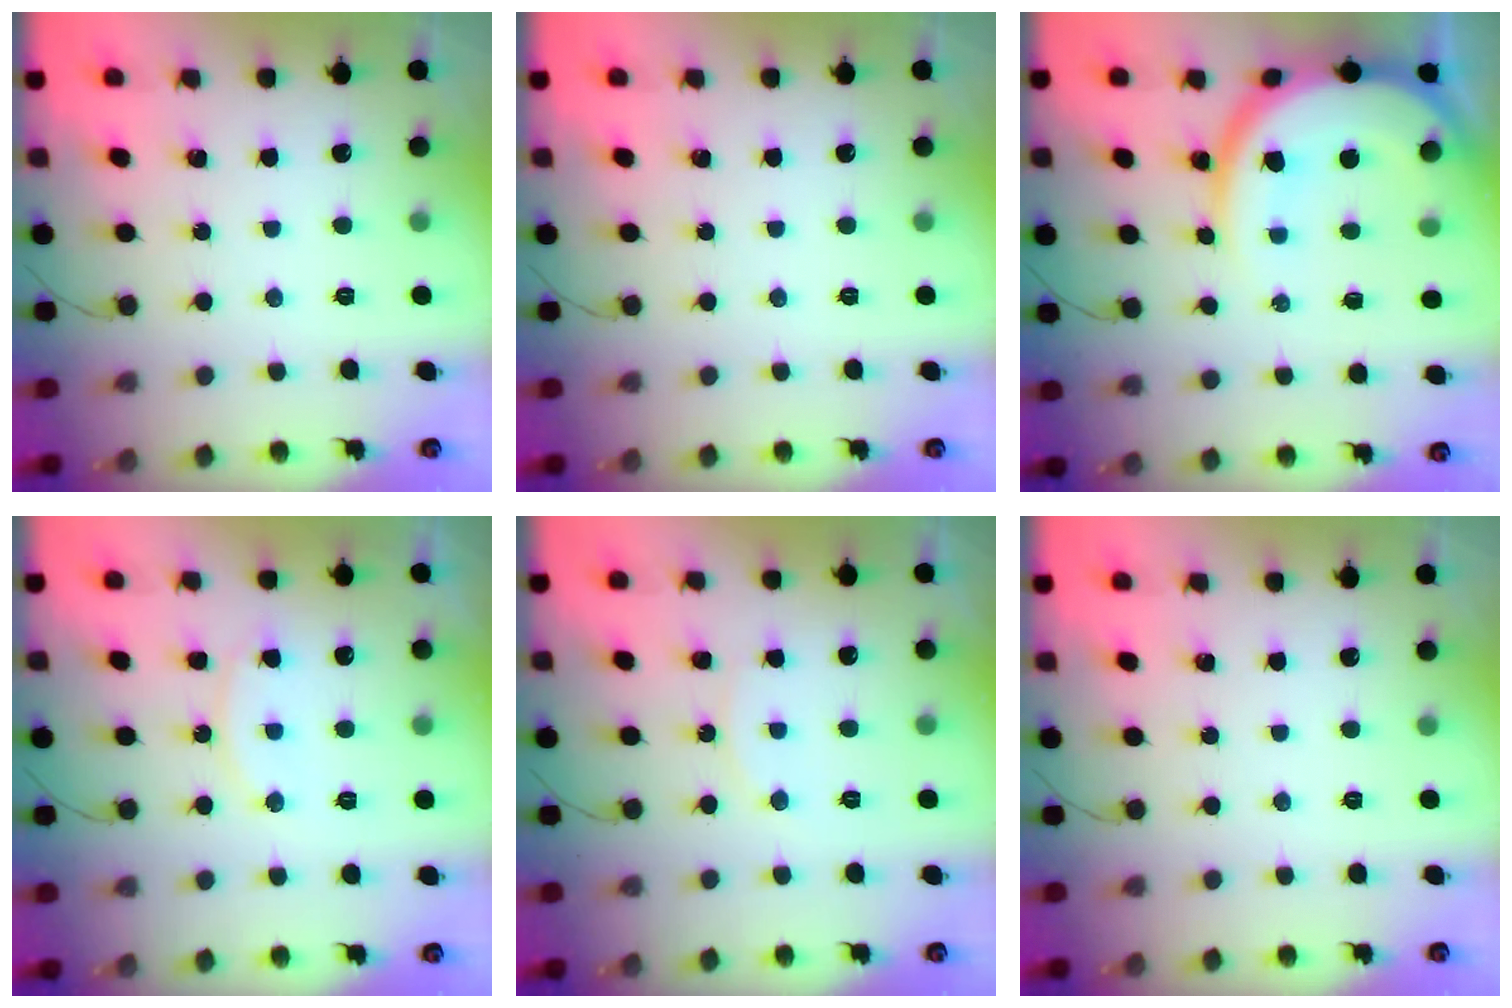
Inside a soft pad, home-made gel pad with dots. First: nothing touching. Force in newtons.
{"total": 0.0}
{"total": 15.2, "press": 15.2, "slide": 1.1}
{"total": 10.2, "press": 10.2, "slide": 0.8}
{"total": 6.0, "press": 5.9, "slide": 0.7}
{"total": 0.0}